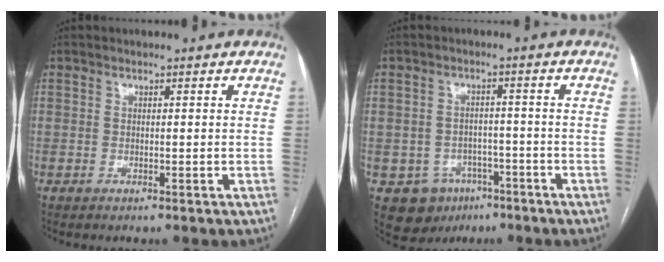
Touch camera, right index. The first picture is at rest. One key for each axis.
{"total": 7.0, "fx": -3.6, "fy": 5.9, "fz": 1.4, "tx": -0.019, "ty": 0.012, "tz": -0.042}